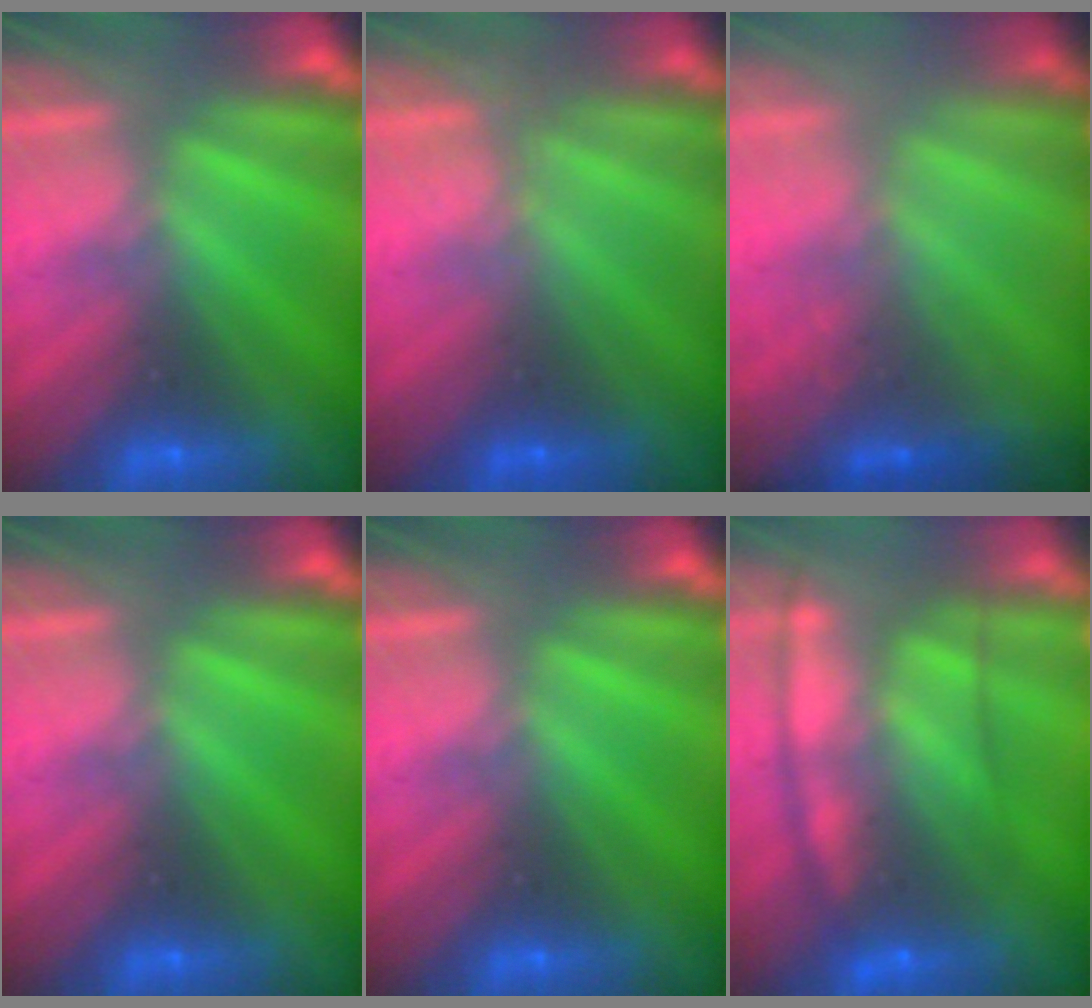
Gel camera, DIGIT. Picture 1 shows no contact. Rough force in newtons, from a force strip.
{"total": 1.2}
{"total": 1.6}
{"total": 0.0}
{"total": 0.0}
{"total": 6.9}